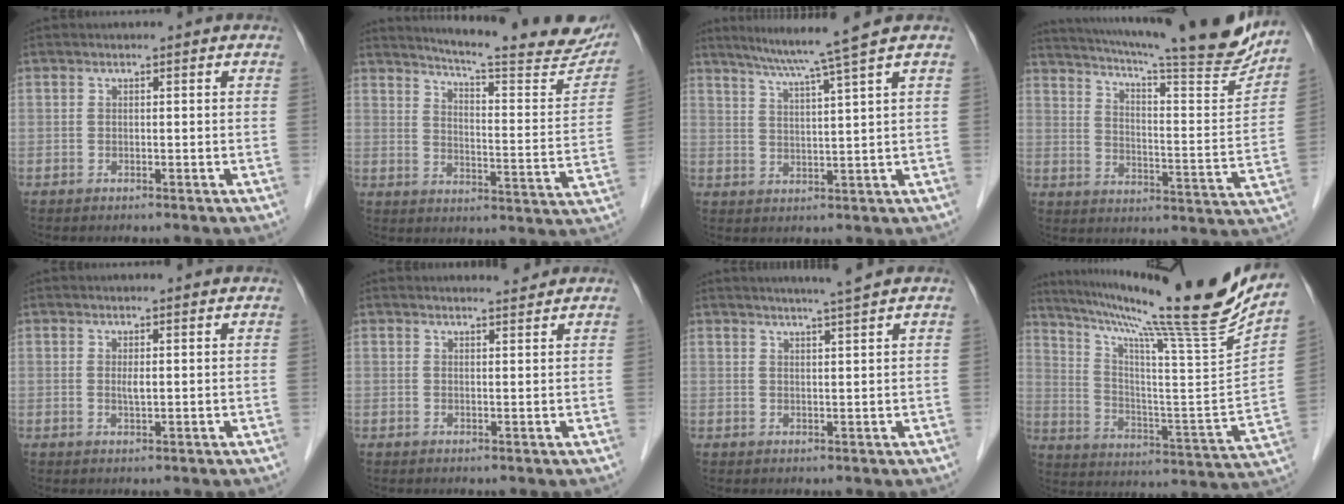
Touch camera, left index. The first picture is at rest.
{"total": 22.1, "force": [19.9, 2.0, 9.4], "torque": [-0.129, -0.067, 0.241]}
{"total": 7.6, "force": [5.8, -2.4, 4.2], "torque": [-0.068, -0.002, 0.095]}
{"total": 24.2, "force": [21.2, 1.6, 11.7], "torque": [-0.191, -0.044, 0.281]}
{"total": 1.2, "force": [0.3, 0.1, 1.1], "torque": [-0.028, -0.003, 0.007]}
{"total": 1.5, "force": [1.5, -0.1, -0.1], "torque": [-0.006, -0.006, 0.026]}
{"total": 3.5, "force": [2.9, -1.1, 1.6], "torque": [-0.025, -0.005, 0.047]}
{"total": 27.1, "force": [22.0, -1.9, 15.8], "torque": [-0.261, -0.058, 0.325]}